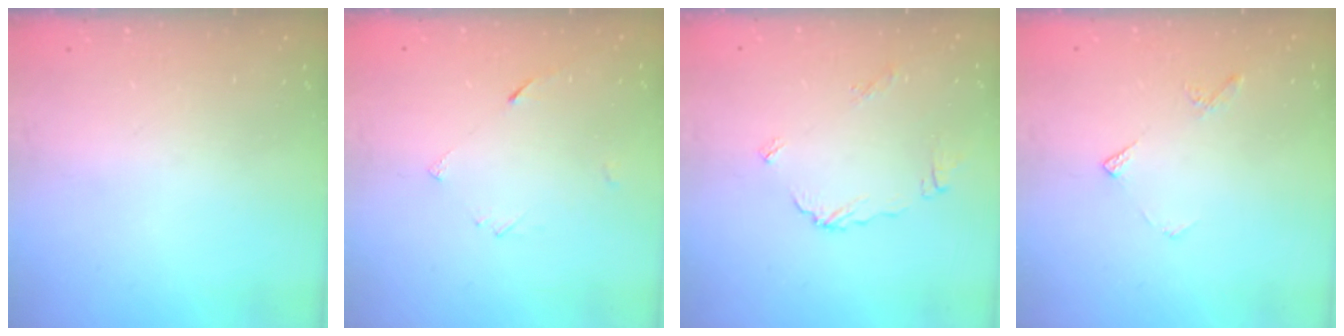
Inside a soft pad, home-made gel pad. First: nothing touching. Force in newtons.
{"total": 3.5, "press": 3.5, "slide": 0.3}
{"total": 7.0, "press": 7.0, "slide": 0.4}
{"total": 5.1, "press": 5.1, "slide": 0.6}